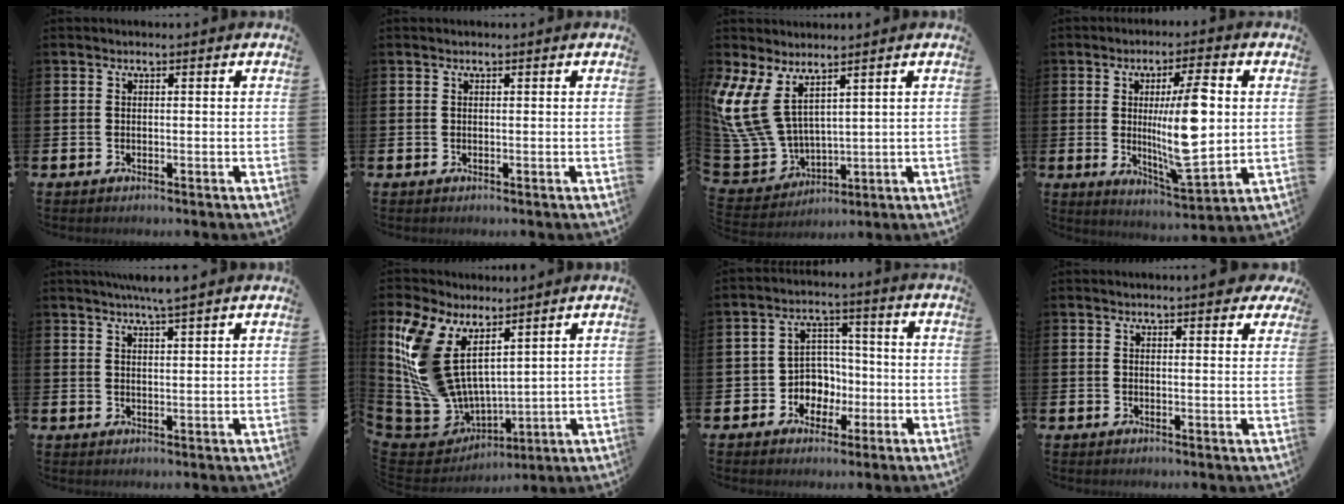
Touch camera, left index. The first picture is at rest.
{"total": 0.0}
{"total": 9.3, "force": [5.0, 5.5, 5.5], "torque": [-0.151, -0.030, 0.098]}
{"total": 10.4, "force": [1.2, 2.4, 10.1], "torque": [-0.167, -0.010, 0.015]}
{"total": 2.2, "force": [2.0, -0.2, 0.9], "torque": [-0.014, -0.005, 0.035]}
{"total": 11.3, "force": [6.0, 6.6, 7.0], "torque": [-0.194, -0.041, 0.115]}
{"total": 5.1, "force": [-1.1, 4.8, 1.2], "torque": [-0.039, 0.007, -0.025]}
{"total": 2.2, "force": [2.1, 0.3, 0.6], "torque": [0.006, -0.009, 0.033]}